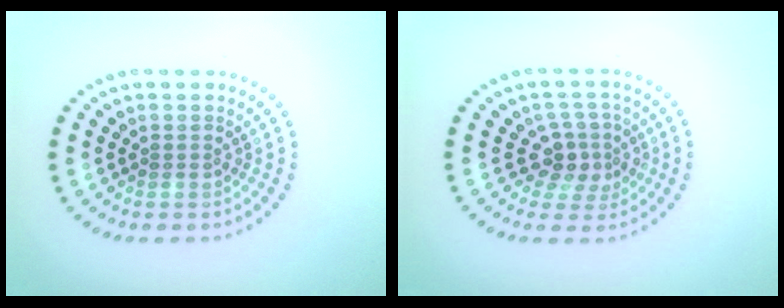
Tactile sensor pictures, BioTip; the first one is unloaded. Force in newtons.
{"total": 2.8, "press": 2.4, "slide": 1.5}